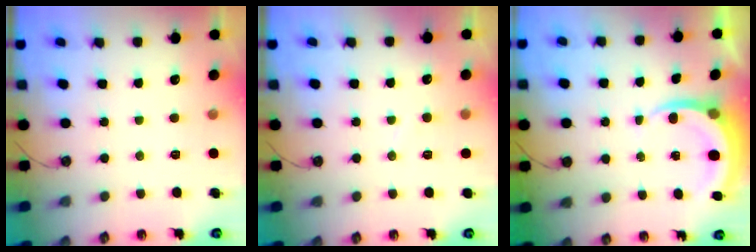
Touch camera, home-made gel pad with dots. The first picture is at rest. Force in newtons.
{"total": 5.1, "press": 5.0, "slide": 0.4}
{"total": 5.3, "press": 5.3, "slide": 0.4}